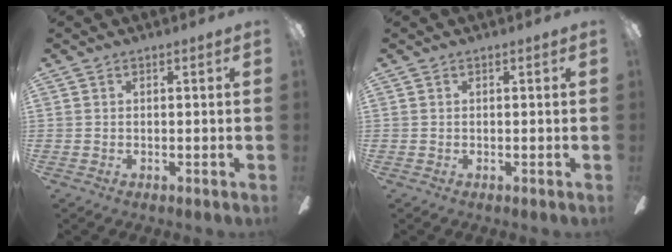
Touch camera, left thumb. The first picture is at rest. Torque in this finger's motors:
{"motor_torque": [0.00, 0.00, -0.01, 0.01, 0.00]}